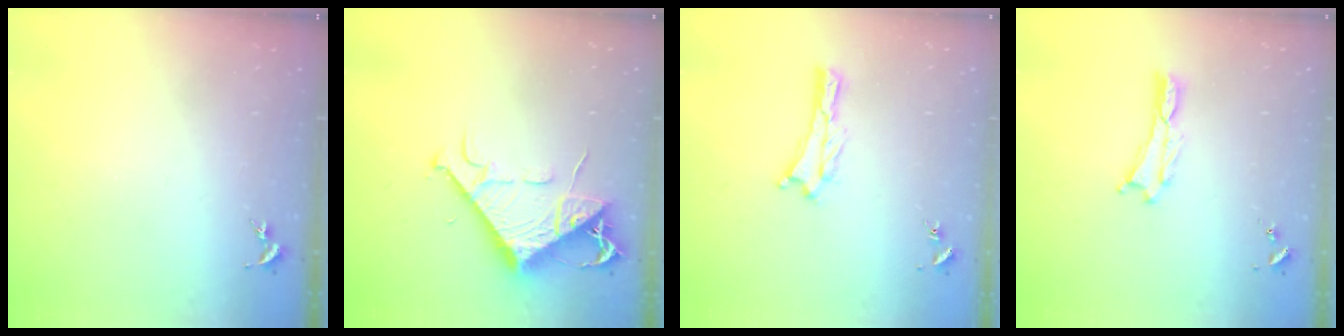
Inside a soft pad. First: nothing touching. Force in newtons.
{"total": 9.2, "press": 9.1, "slide": 1.2}
{"total": 0.0}
{"total": 0.0}